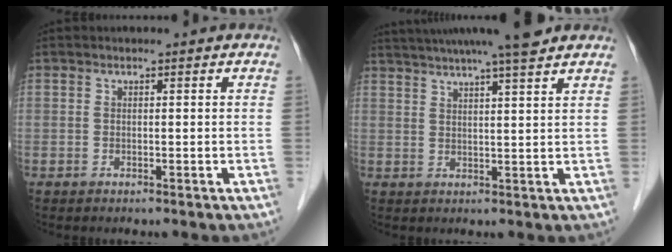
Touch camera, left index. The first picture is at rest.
{"total": 12.6, "force": [10.8, -0.6, 6.5], "torque": [-0.114, 0.018, 0.149]}